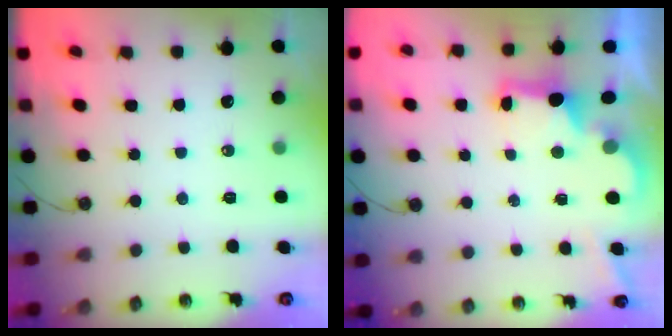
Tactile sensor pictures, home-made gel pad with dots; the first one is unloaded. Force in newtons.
{"total": 2.9, "press": 2.7, "slide": 0.9}